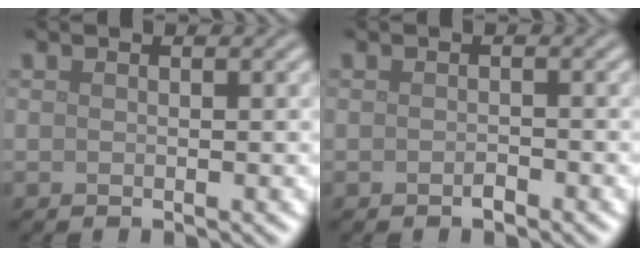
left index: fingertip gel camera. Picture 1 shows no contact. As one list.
[{"total": 0.8, "force": [-0.5, 0.3, 0.5], "torque": [-0.008, 0.000, -0.009]}]